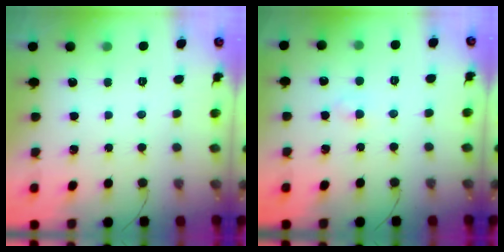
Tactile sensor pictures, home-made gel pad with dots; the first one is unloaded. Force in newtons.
{"total": 2.6, "press": 2.4, "slide": 1.0}